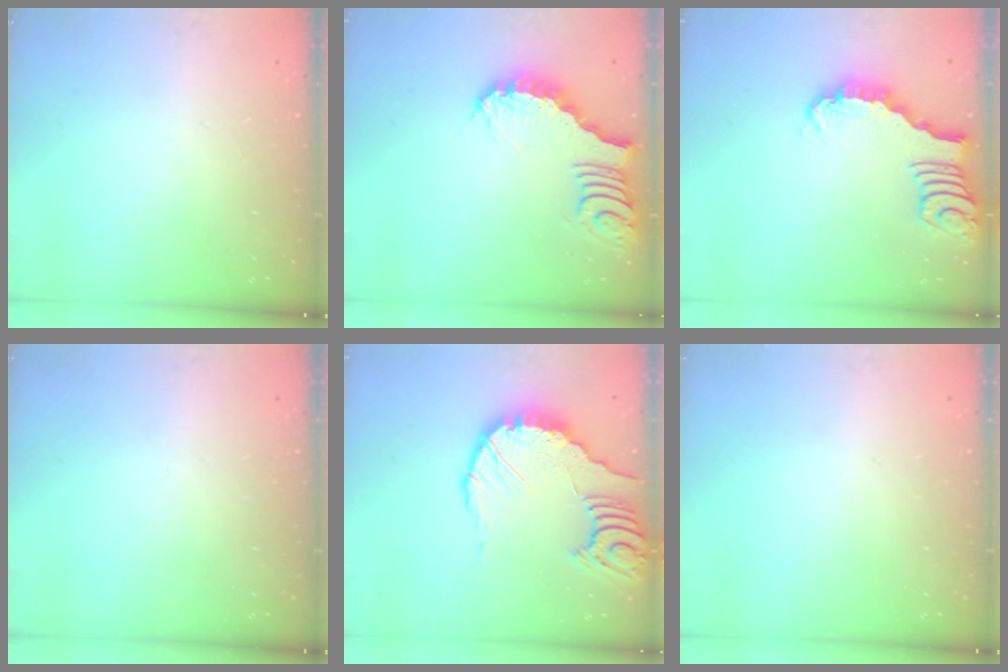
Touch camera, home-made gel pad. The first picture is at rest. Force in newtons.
{"total": 3.9, "press": 3.8, "slide": 0.6}
{"total": 2.8, "press": 2.8, "slide": 0.4}
{"total": 0.0}
{"total": 13.1, "press": 13.0, "slide": 1.6}
{"total": 0.0}